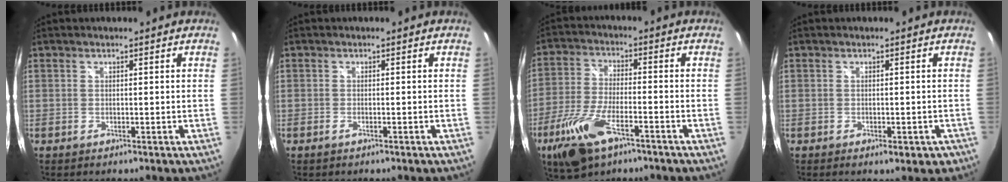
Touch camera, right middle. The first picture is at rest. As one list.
[{"total": 1.0, "force": [-0.7, 0.3, 0.7], "torque": [-0.015, -0.002, -0.012]}, {"total": 13.2, "force": [-7.5, 4.9, 9.7], "torque": [-0.214, -0.027, -0.141]}, {"total": 3.3, "force": [-1.7, 1.6, 2.4], "torque": [-0.038, -0.009, -0.018]}]